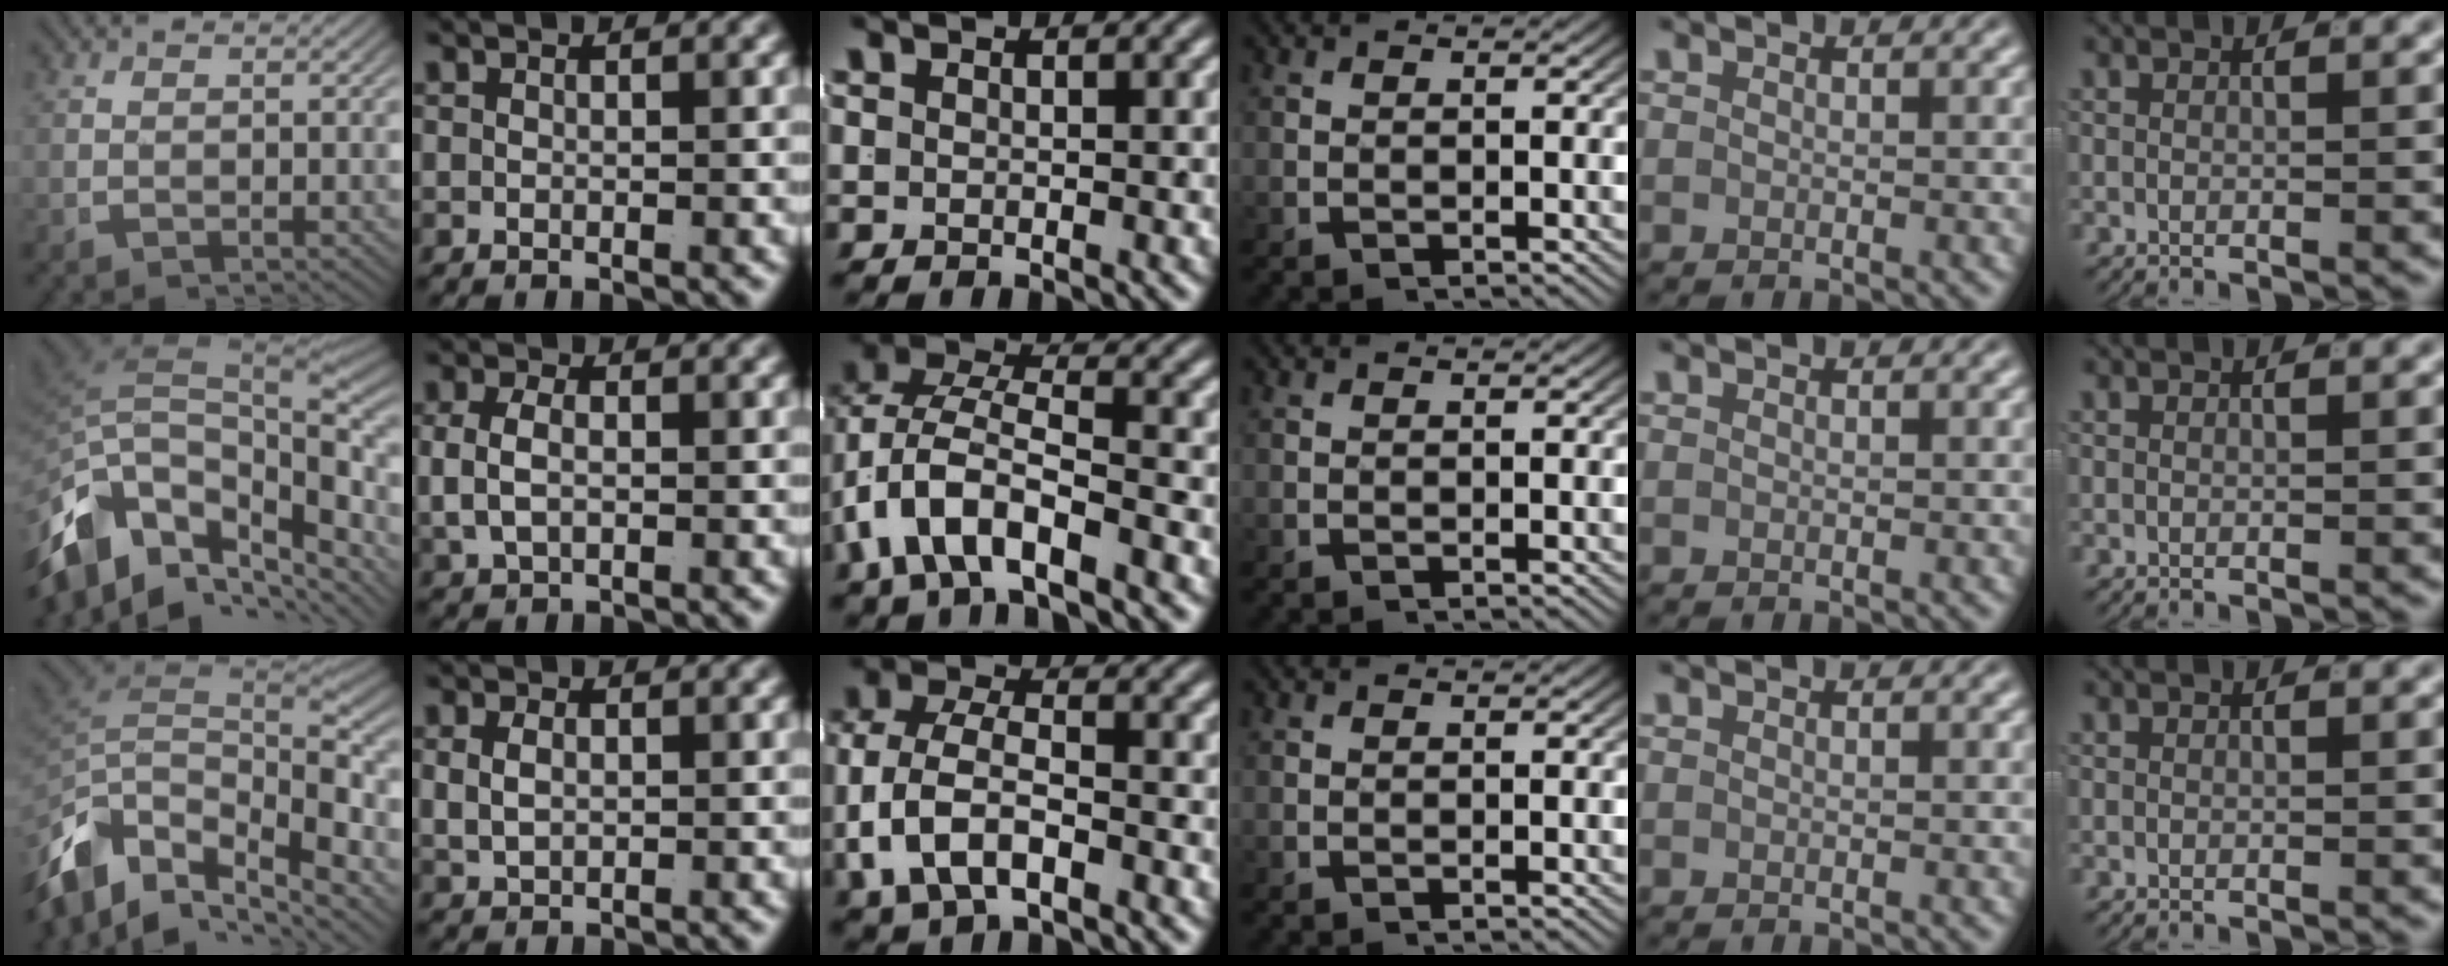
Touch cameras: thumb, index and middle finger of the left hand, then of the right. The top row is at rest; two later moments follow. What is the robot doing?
{"motion": "lift_and_place", "object": "jacket"}